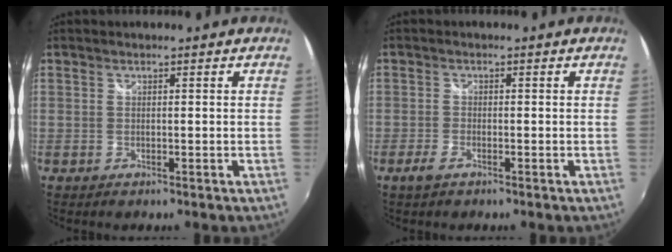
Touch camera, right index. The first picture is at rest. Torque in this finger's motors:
{"motor_torque": [0.12, -0.11, 0.12, 0.02]}